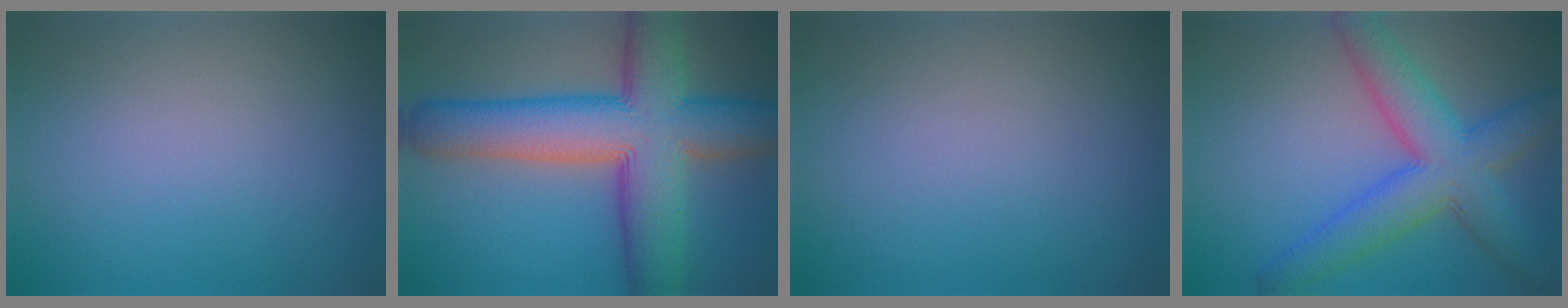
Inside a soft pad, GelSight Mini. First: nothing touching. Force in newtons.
{"total": 12.6, "press": 12.6, "slide": 0.6}
{"total": 0.0}
{"total": 7.3, "press": 7.3, "slide": 0.3}